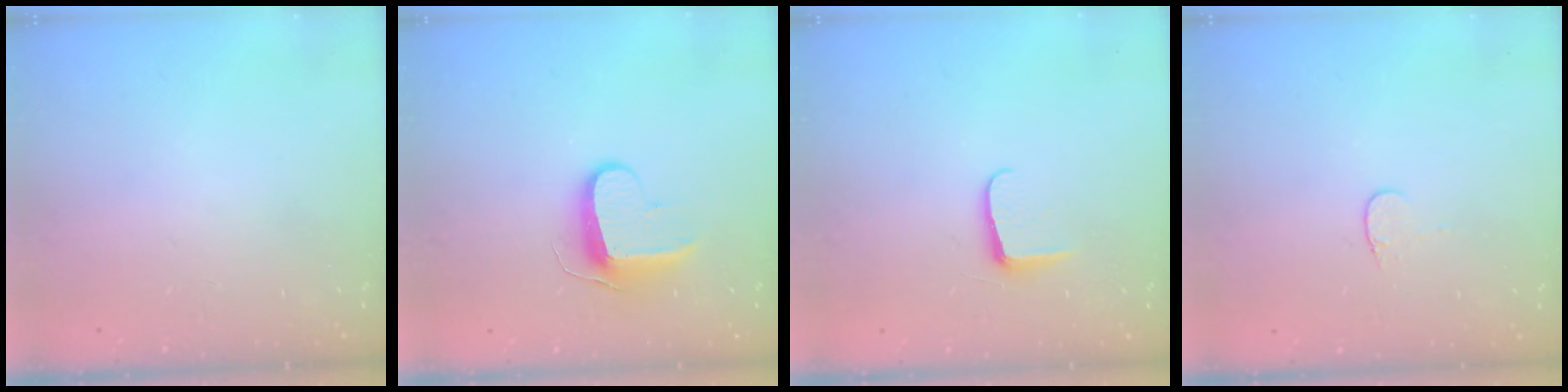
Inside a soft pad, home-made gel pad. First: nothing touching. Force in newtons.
{"total": 8.9, "press": 8.9, "slide": 0.2}
{"total": 5.4, "press": 5.4, "slide": 0.7}
{"total": 3.2, "press": 3.1, "slide": 0.4}